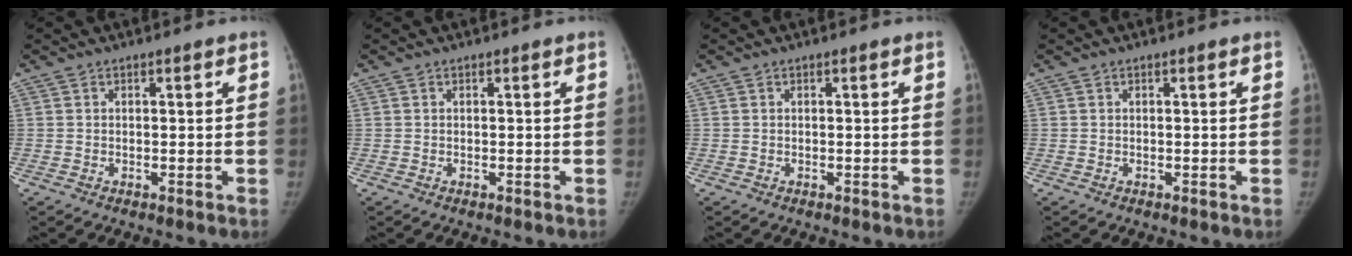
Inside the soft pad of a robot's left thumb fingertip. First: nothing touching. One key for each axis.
{"total": 0.0}
{"total": 0.0}
{"total": 0.0}